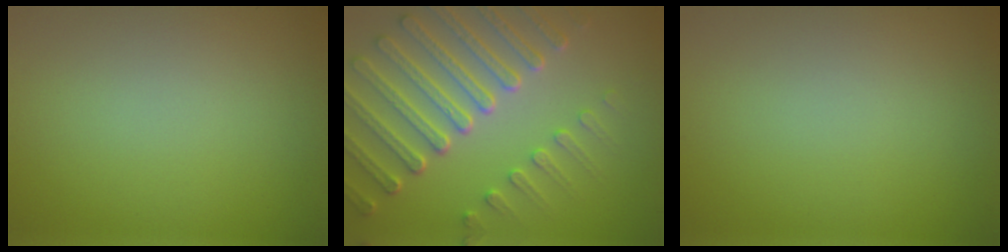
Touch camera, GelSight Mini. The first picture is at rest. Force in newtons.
{"total": 7.3, "press": 5.7, "slide": 4.6}
{"total": 0.0}